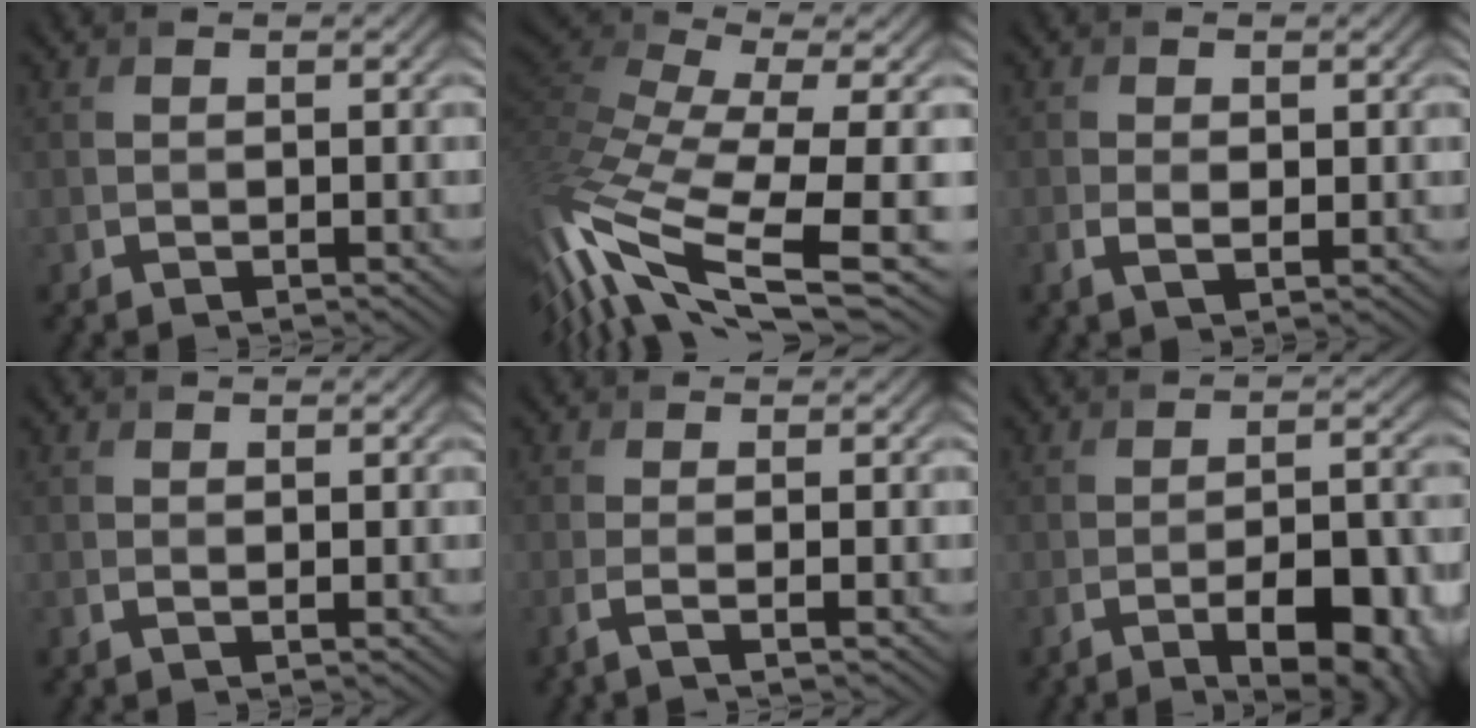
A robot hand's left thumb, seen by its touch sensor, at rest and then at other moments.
{"total": 14.7, "force": [-3.1, 5.2, 13.4], "torque": [-0.342, 0.001, -0.049]}
{"total": 2.0, "force": [0.1, 1.1, 1.7], "torque": [-0.038, -0.001, 0.002]}
{"total": 0.6, "force": [0.3, 0.1, 0.4], "torque": [-0.010, 0.002, 0.007]}
{"total": 1.7, "force": [-0.5, -0.1, 1.6], "torque": [-0.035, 0.004, -0.021]}
{"total": 8.2, "force": [-4.2, 2.3, 6.7], "torque": [-0.094, 0.000, -0.051]}